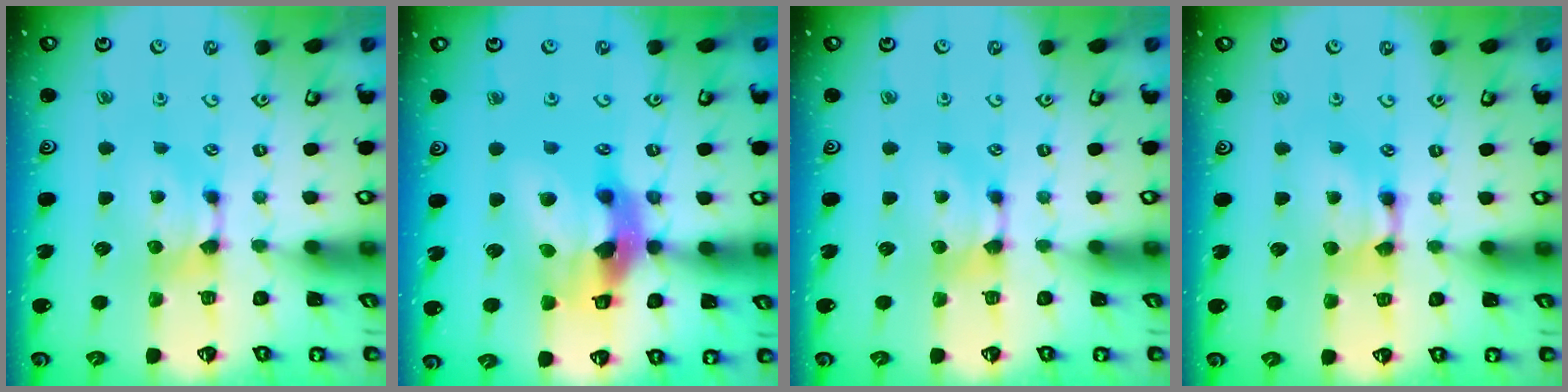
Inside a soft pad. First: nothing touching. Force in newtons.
{"total": 12.6, "press": 12.2, "slide": 3.0}
{"total": 0.0}
{"total": 2.2, "press": 2.2, "slide": 0.1}